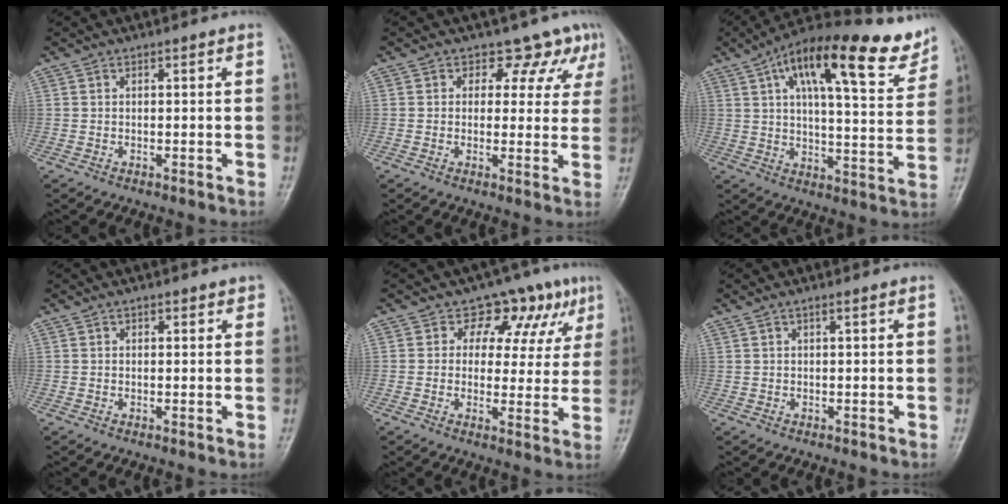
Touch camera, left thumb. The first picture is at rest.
{"total": 7.0, "force": [4.7, 4.8, 1.9], "torque": [0.021, -0.019, 0.040]}
{"total": 21.5, "force": [12.7, 6.8, 15.9], "torque": [-0.215, -0.023, 0.190]}
{"total": 1.7, "force": [1.1, 1.0, 0.9], "torque": [0.001, -0.003, 0.010]}
{"total": 10.3, "force": [5.4, 7.2, 5.0], "torque": [-0.008, -0.012, 0.061]}
{"total": 0.9, "force": [0.5, 0.1, 0.7], "torque": [-0.016, 0.010, 0.011]}